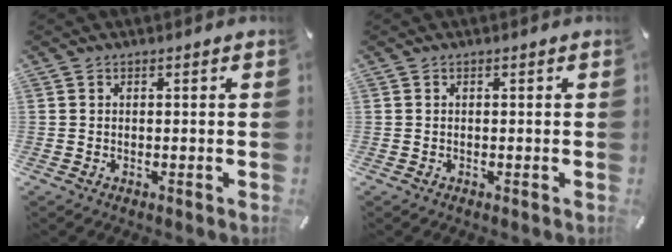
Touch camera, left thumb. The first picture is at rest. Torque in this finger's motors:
{"motor_torque": [0.00, 0.00, -0.01, 0.01, 0.00]}